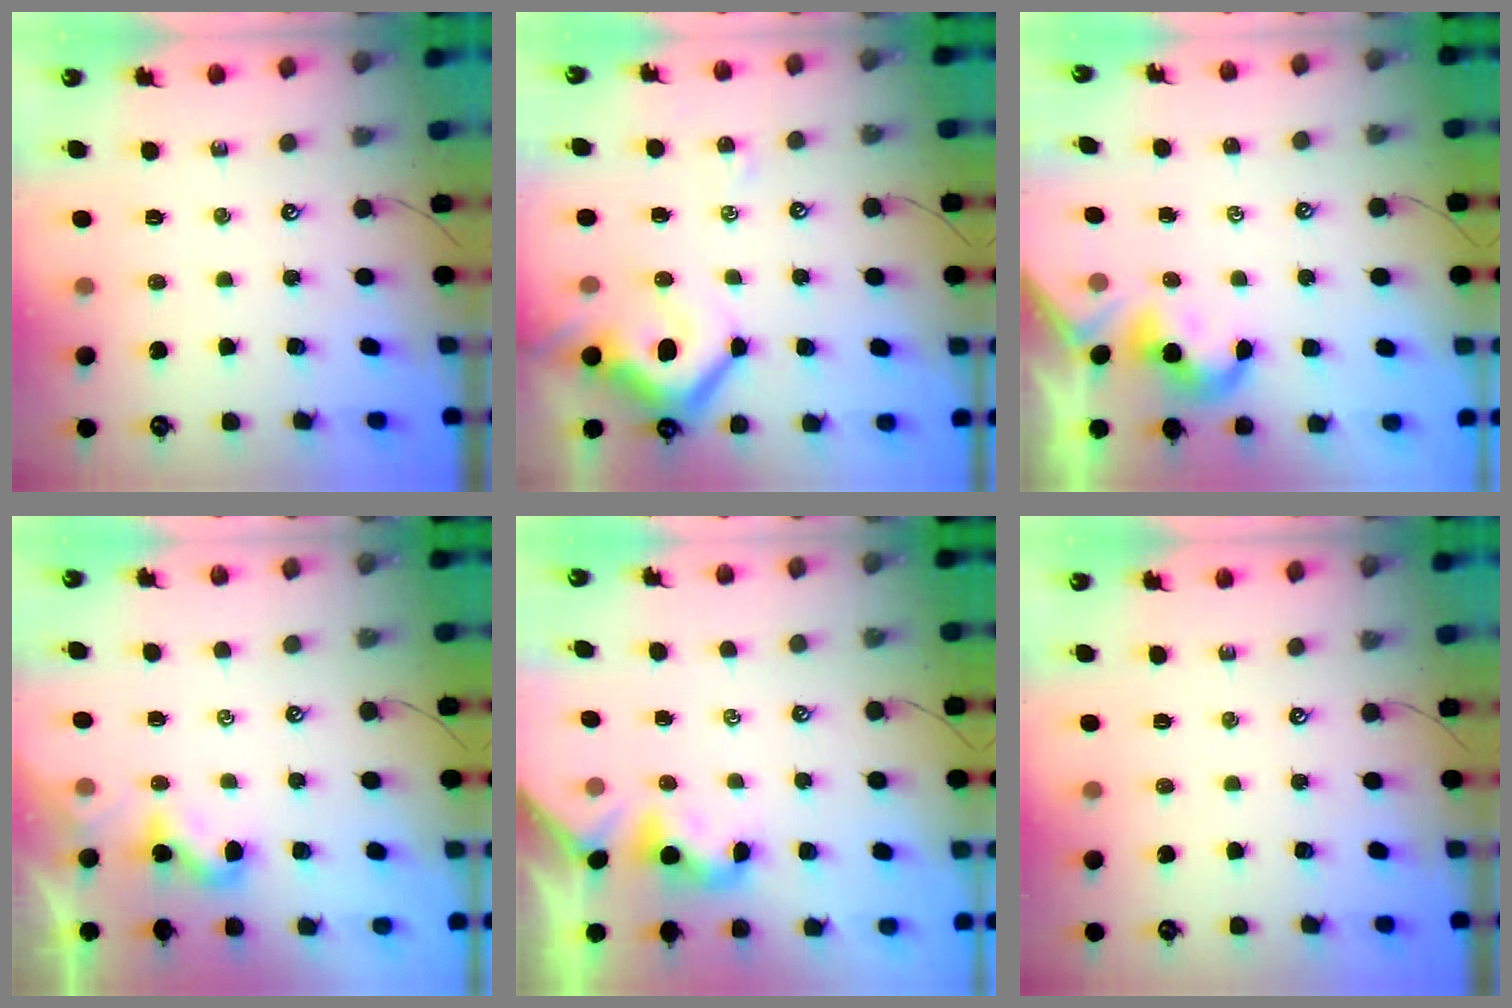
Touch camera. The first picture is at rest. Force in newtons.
{"total": 9.7, "press": 9.6, "slide": 1.2}
{"total": 2.1, "press": 2.0, "slide": 0.5}
{"total": 2.1, "press": 2.1, "slide": 0.2}
{"total": 1.9, "press": 1.8, "slide": 0.5}
{"total": 0.0}